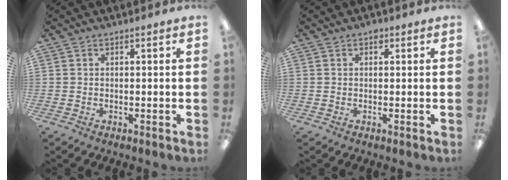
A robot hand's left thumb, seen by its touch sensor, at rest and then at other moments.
{"total": 1.1, "force": [0.5, 0.8, 0.6], "torque": [-0.004, -0.001, 0.008]}